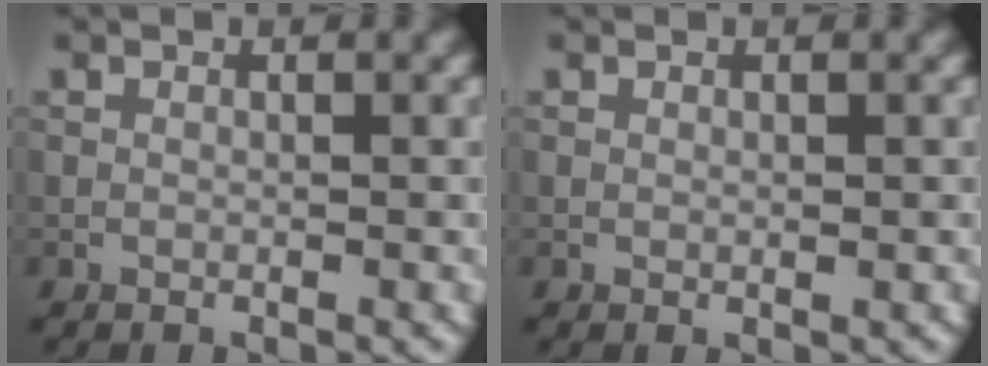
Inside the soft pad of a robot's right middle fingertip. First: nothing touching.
{"total": 0.0}